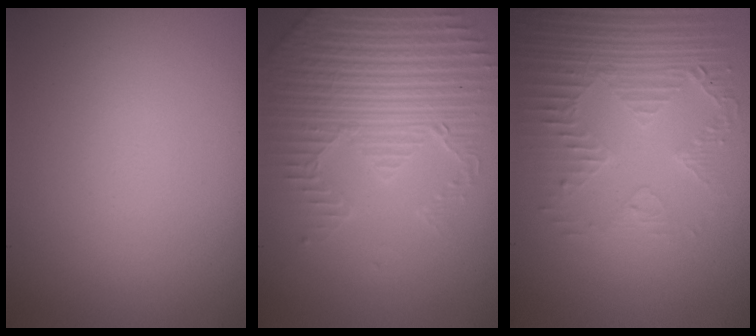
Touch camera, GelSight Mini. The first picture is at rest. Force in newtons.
{"total": 5.0, "press": 4.6, "slide": 1.9}
{"total": 4.2, "press": 3.2, "slide": 2.6}